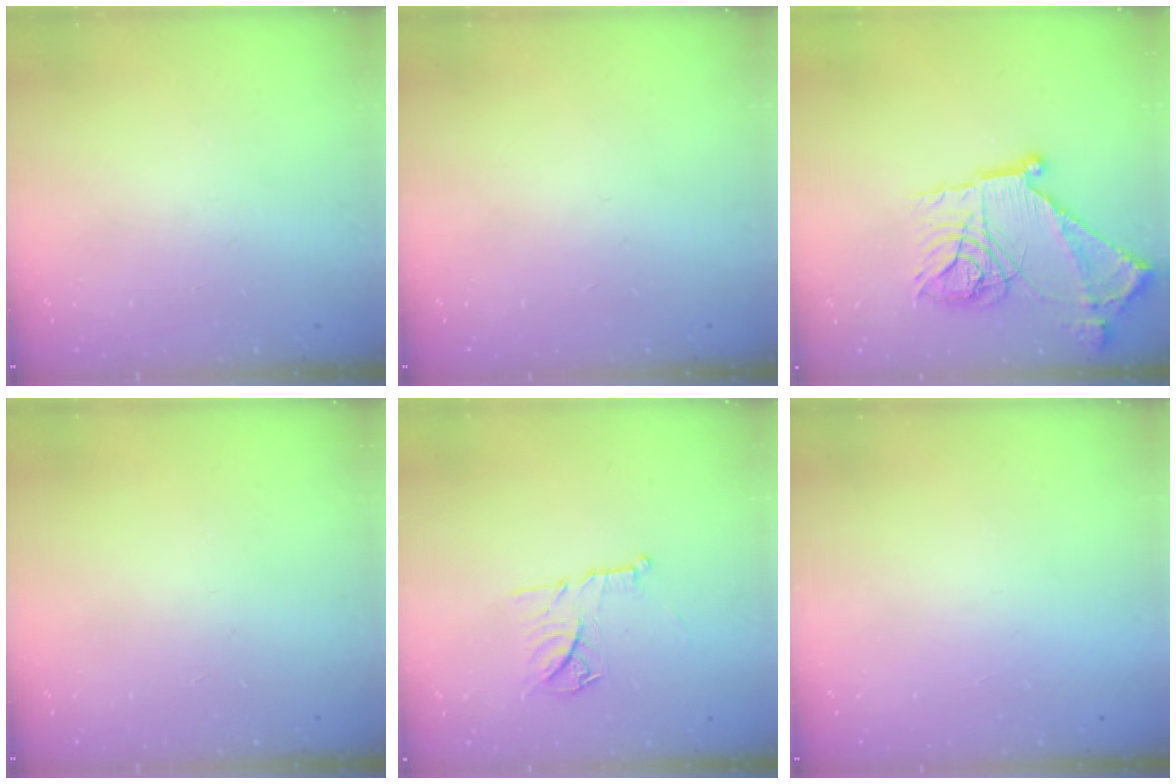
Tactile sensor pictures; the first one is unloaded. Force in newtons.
{"total": 0.0}
{"total": 22.2, "press": 22.1, "slide": 2.3}
{"total": 0.0}
{"total": 11.4, "press": 11.4, "slide": 0.6}
{"total": 1.6, "press": 1.5, "slide": 0.1}